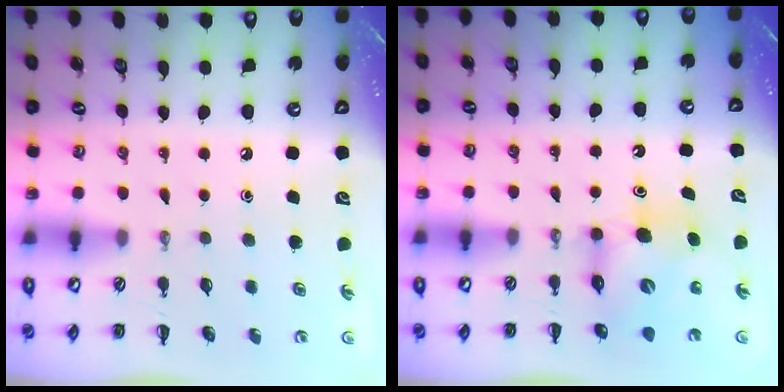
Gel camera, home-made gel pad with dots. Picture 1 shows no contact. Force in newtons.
{"total": 6.6, "press": 6.6, "slide": 0.8}